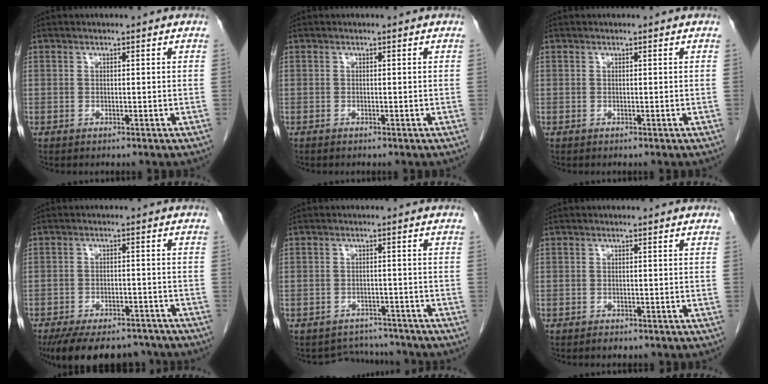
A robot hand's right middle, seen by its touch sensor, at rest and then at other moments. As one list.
[{"total": 0.0}, {"total": 0.0}, {"total": 14.6, "force": [-12.1, 5.7, 5.9], "torque": [-0.119, -0.004, -0.166]}, {"total": 5.1, "force": [-4.7, 1.6, -1.0], "torque": [0.015, 0.019, -0.061]}, {"total": 1.0, "force": [-0.8, 0.5, 0.4], "torque": [-0.010, -0.001, -0.008]}]